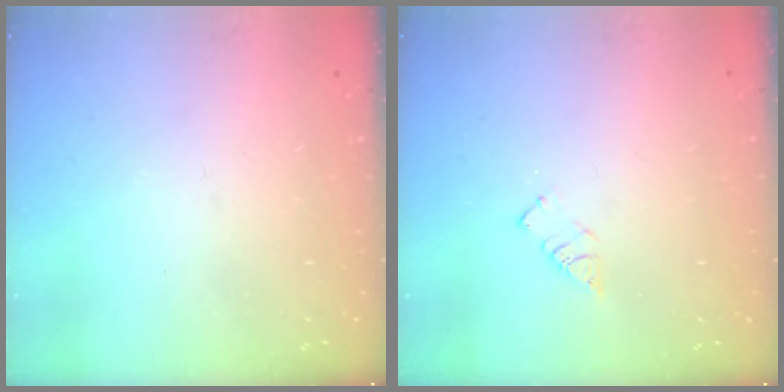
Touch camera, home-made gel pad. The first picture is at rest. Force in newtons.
{"total": 3.0, "press": 3.0, "slide": 0.4}